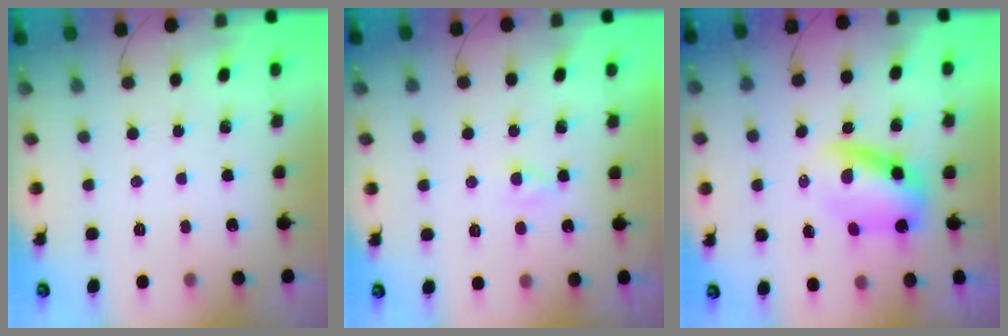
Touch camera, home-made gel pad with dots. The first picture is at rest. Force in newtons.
{"total": 0.9, "press": 0.7, "slide": 0.6}
{"total": 5.8, "press": 5.8, "slide": 0.9}